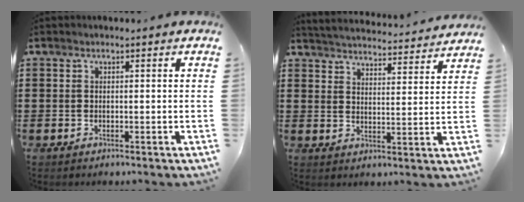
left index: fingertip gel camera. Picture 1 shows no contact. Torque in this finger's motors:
{"motor_torque": [2.14, 0.00, -0.32, -0.01]}